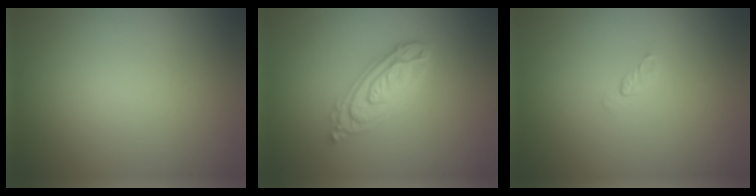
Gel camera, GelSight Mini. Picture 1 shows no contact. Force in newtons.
{"total": 4.3, "press": 4.2, "slide": 0.7}
{"total": 0.5, "press": 0.3, "slide": 0.4}